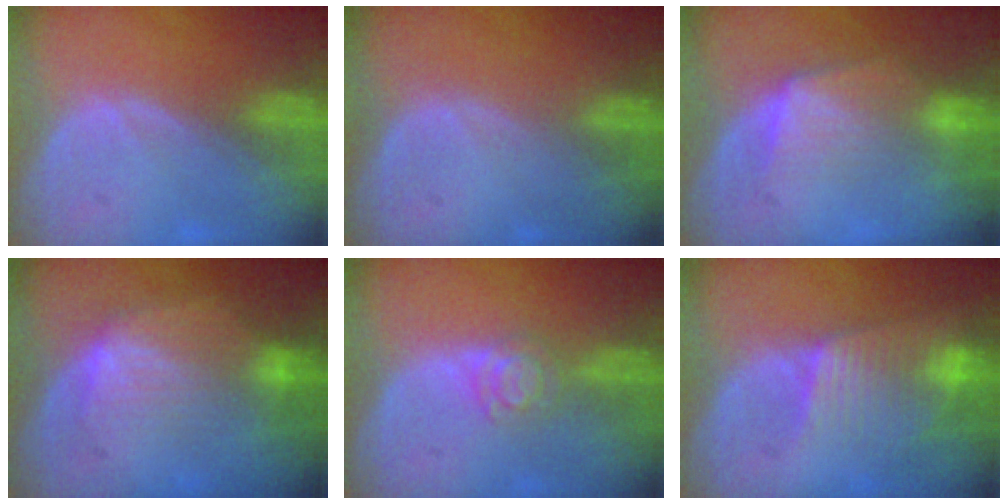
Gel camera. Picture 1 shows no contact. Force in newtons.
{"total": 0.0}
{"total": 7.0, "press": 6.4, "slide": 2.8}
{"total": 8.0, "press": 7.6, "slide": 2.5}
{"total": 3.9, "press": 3.7, "slide": 1.3}
{"total": 7.5, "press": 7.0, "slide": 2.8}